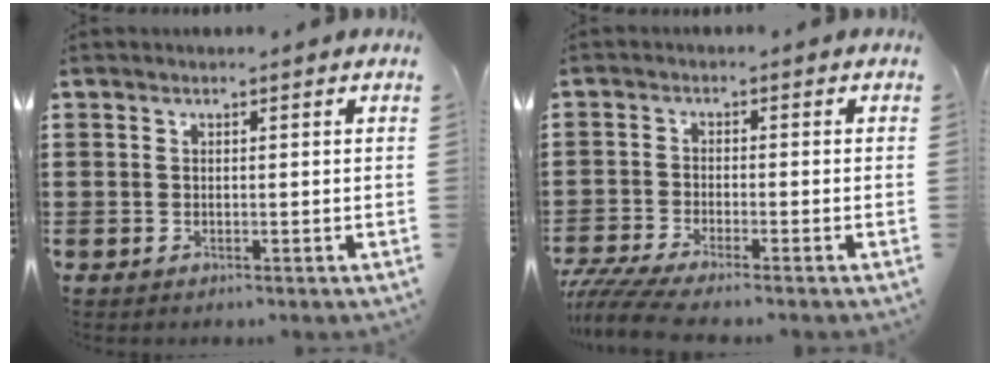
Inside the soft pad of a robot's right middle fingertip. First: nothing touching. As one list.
[{"total": 3.7, "force": [-3.3, 0.0, 1.7], "torque": [-0.050, -0.016, -0.071]}]